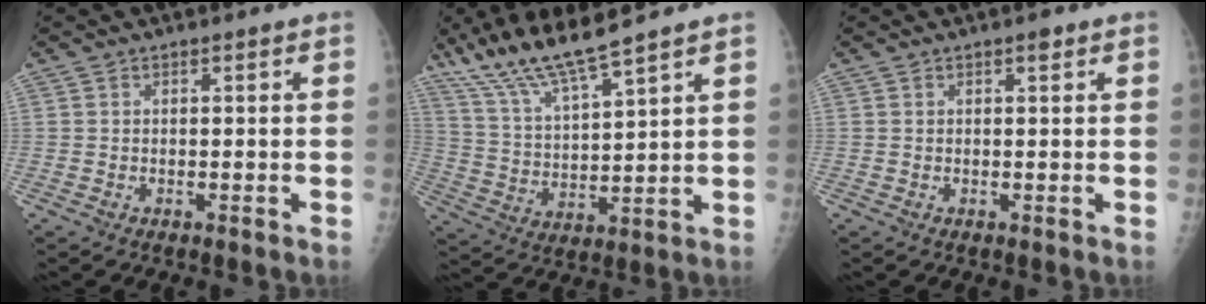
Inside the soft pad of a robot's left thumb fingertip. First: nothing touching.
{"total": 12.4, "force": [9.9, 1.0, 7.5], "torque": [-0.146, -0.043, 0.197]}
{"total": 1.1, "force": [0.6, 0.4, 0.8], "torque": [-0.008, 0.000, 0.008]}